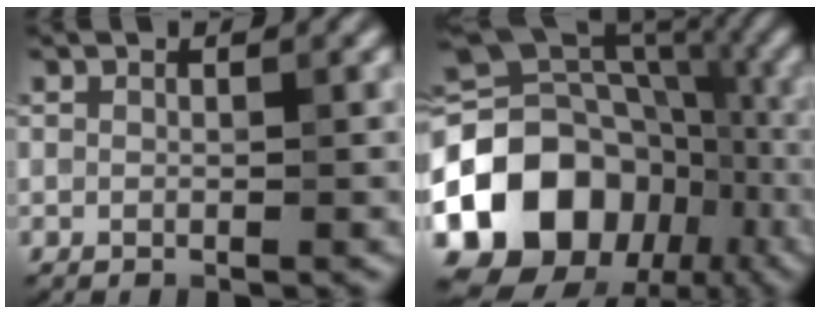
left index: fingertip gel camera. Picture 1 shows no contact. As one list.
[{"total": 15.9, "force": [-5.8, 12.3, 8.4], "torque": [-0.166, 0.012, -0.101]}]